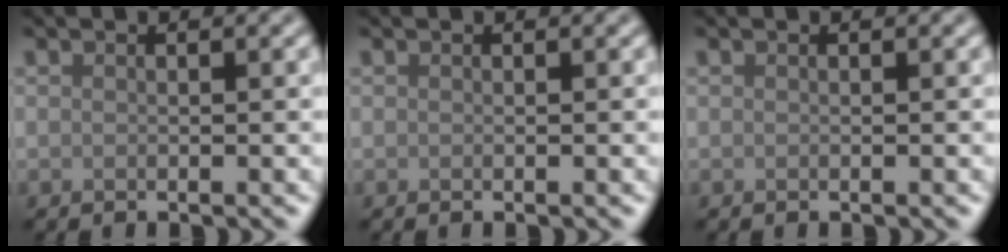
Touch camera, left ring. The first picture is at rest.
{"total": 0.0}
{"total": 0.0}